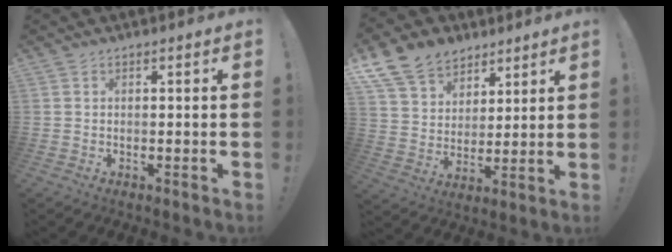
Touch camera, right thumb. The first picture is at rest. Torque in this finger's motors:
{"motor_torque": [0.35, 0.67, 0.91, 0.66, 0.10]}